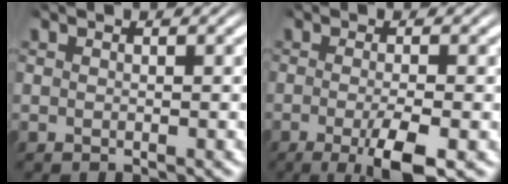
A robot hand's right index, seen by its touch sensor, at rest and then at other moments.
{"total": 4.8, "force": [-2.4, 1.1, 4.0], "torque": [-0.067, -0.020, -0.032]}